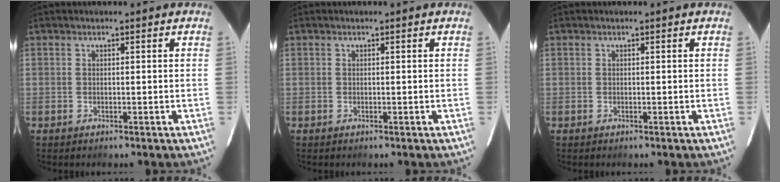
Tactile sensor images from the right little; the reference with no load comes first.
{"total": 0.0}
{"total": 0.0}